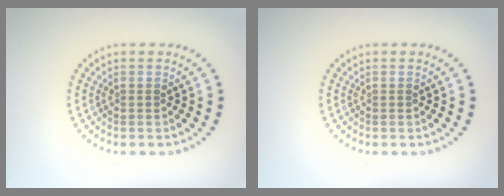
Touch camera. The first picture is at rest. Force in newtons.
{"total": 0.0}